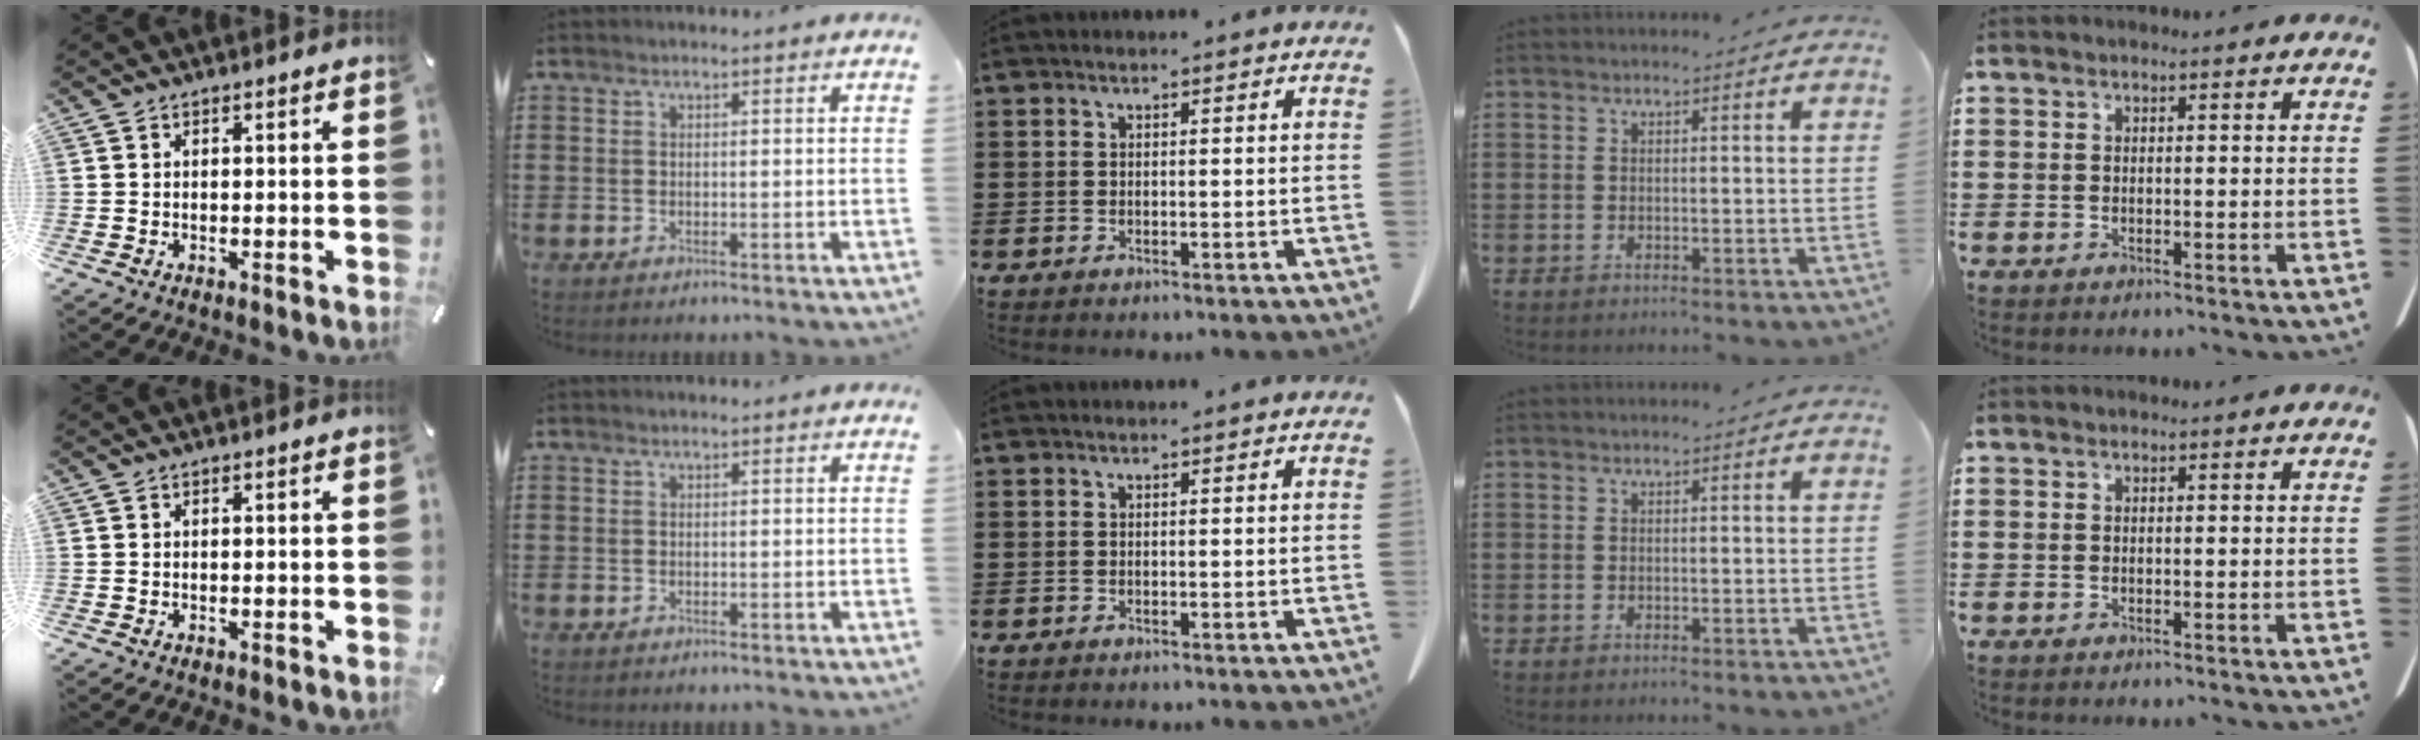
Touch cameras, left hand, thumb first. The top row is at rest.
{}